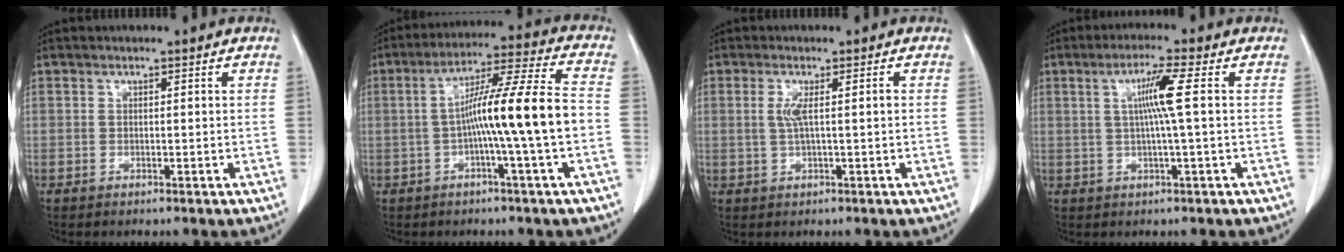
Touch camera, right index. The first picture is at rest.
{"total": 12.5, "force": [-2.1, -1.3, 12.2], "torque": [-0.208, 0.014, -0.040]}
{"total": 2.8, "force": [0.2, -0.2, 2.8], "torque": [-0.058, 0.003, 0.005]}
{"total": 5.6, "force": [0.9, -1.0, 5.4], "torque": [-0.101, 0.004, 0.018]}